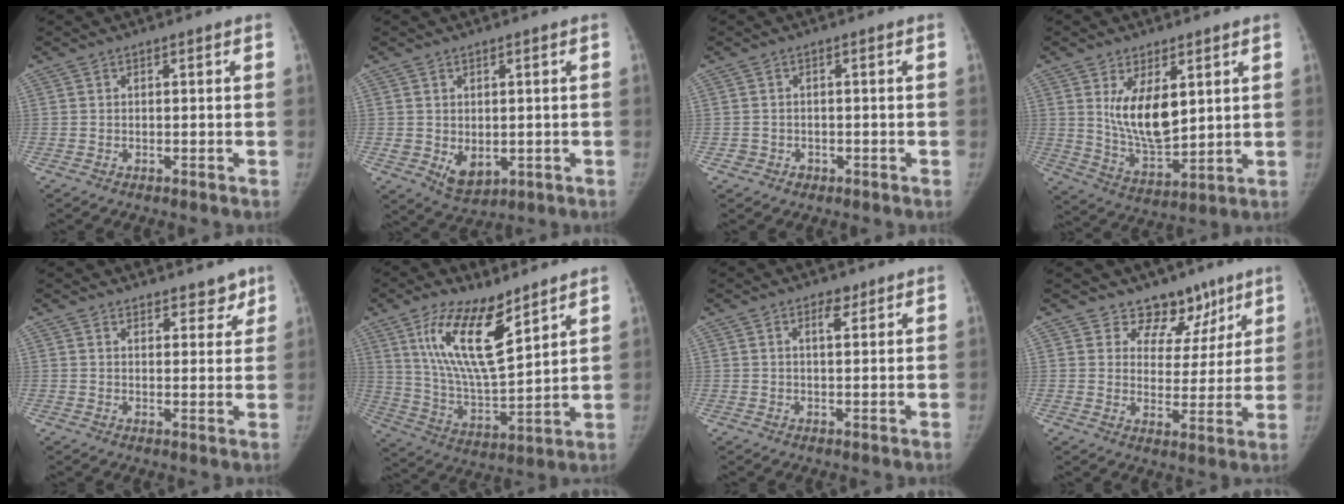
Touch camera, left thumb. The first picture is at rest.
{"total": 5.7, "force": [-0.5, 3.9, 4.1], "torque": [-0.050, -0.012, 0.010]}
{"total": 1.9, "force": [-0.6, 1.7, 0.4], "torque": [0.001, 0.007, -0.005]}
{"total": 12.1, "force": [3.8, 5.8, 9.9], "torque": [-0.147, -0.033, 0.085]}
{"total": 5.2, "force": [4.2, 2.4, 1.8], "torque": [0.009, -0.024, 0.058]}
{"total": 16.9, "force": [9.6, 5.7, 12.7], "torque": [-0.216, -0.055, 0.189]}
{"total": 2.7, "force": [1.6, 1.1, 1.9], "torque": [-0.027, -0.009, 0.026]}
{"total": 9.6, "force": [6.9, 6.3, 2.0], "torque": [0.026, -0.038, 0.104]}